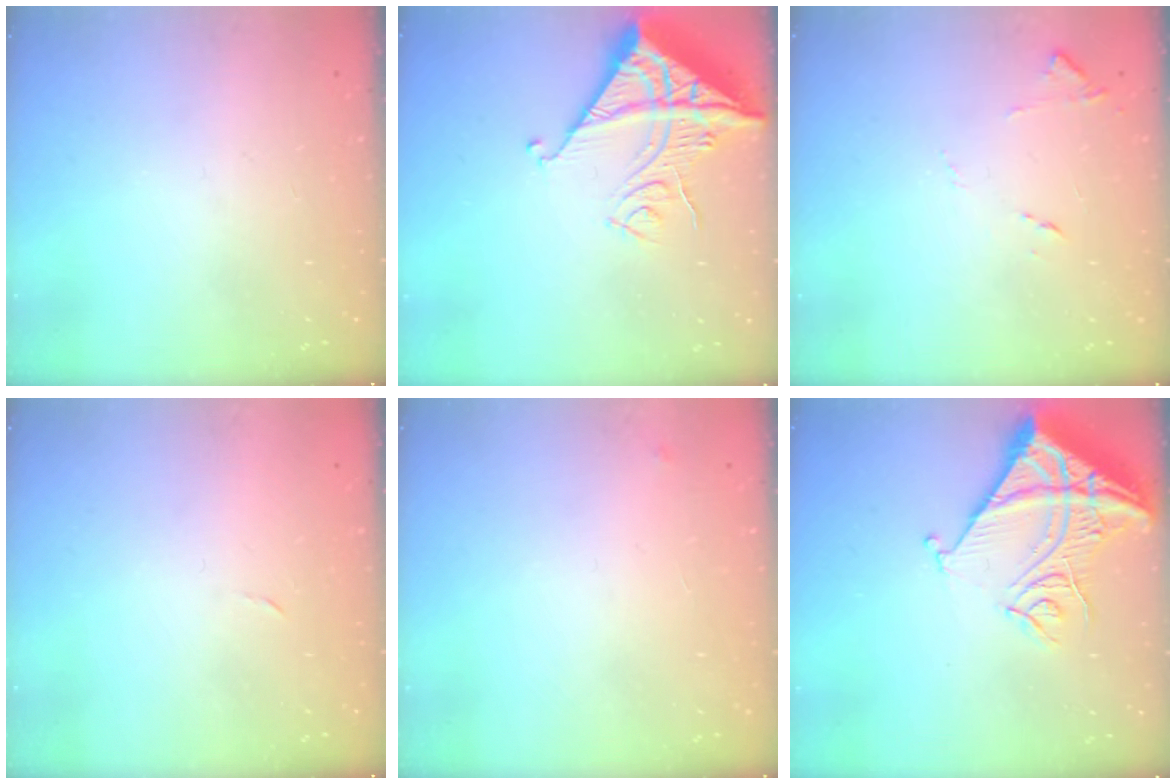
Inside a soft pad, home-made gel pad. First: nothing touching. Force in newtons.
{"total": 17.1, "press": 17.0, "slide": 1.6}
{"total": 8.2, "press": 8.2, "slide": 0.6}
{"total": 2.3, "press": 2.3, "slide": 0.4}
{"total": 2.5, "press": 2.4, "slide": 0.4}
{"total": 16.8, "press": 16.6, "slide": 2.1}